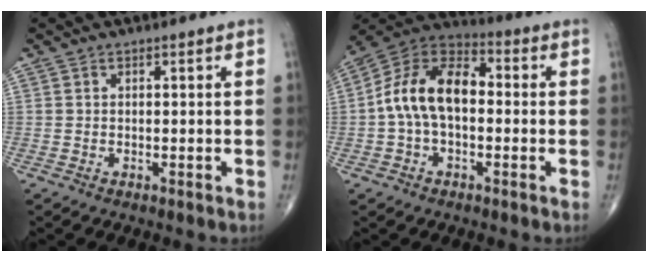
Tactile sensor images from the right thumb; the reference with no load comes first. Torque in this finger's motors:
{"motor_torque": [0.18, 0.17, 0.32, -0.13, 0.21]}